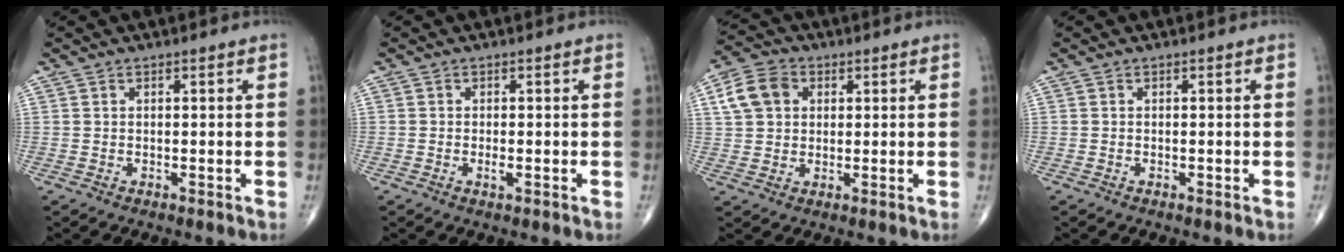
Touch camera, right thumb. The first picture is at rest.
{"total": 1.4, "force": [-0.4, 0.6, 1.2], "torque": [-0.022, -0.001, -0.008]}
{"total": 7.9, "force": [2.2, 6.2, 4.4], "torque": [-0.072, 0.008, 0.035]}
{"total": 0.0}